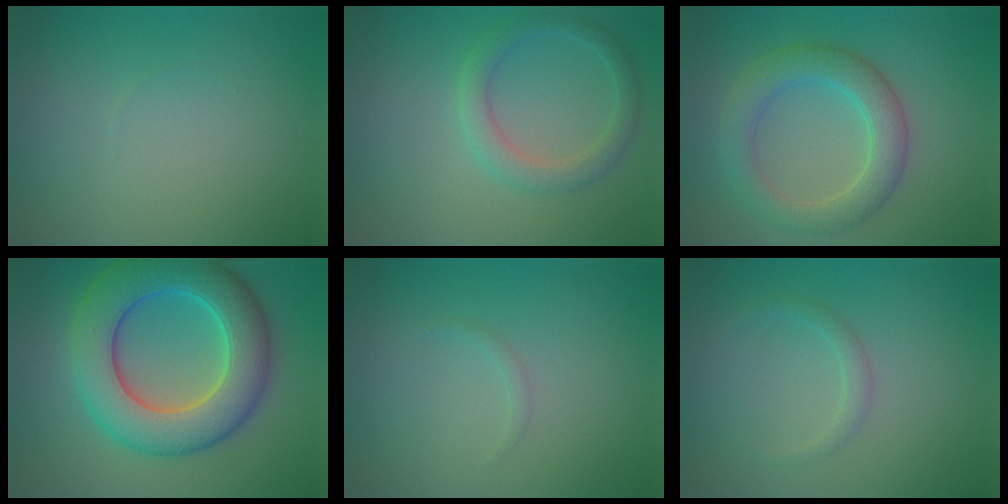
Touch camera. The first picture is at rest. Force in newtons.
{"total": 2.7, "press": 2.7, "slide": 0.2}
{"total": 4.8, "press": 4.8, "slide": 0.3}
{"total": 10.0, "press": 10.0, "slide": 0.0}
{"total": 0.5, "press": 0.5, "slide": 0.0}
{"total": 1.2, "press": 1.2, "slide": 0.1}